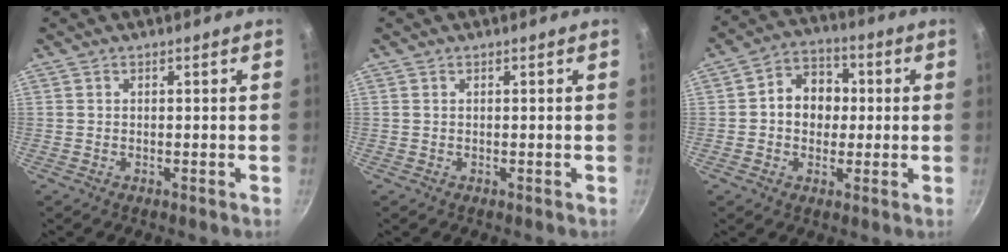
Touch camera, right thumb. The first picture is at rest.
{"total": 0.0}
{"total": 9.4, "force": [0.4, 7.7, 5.4], "torque": [-0.041, 0.017, -0.008]}